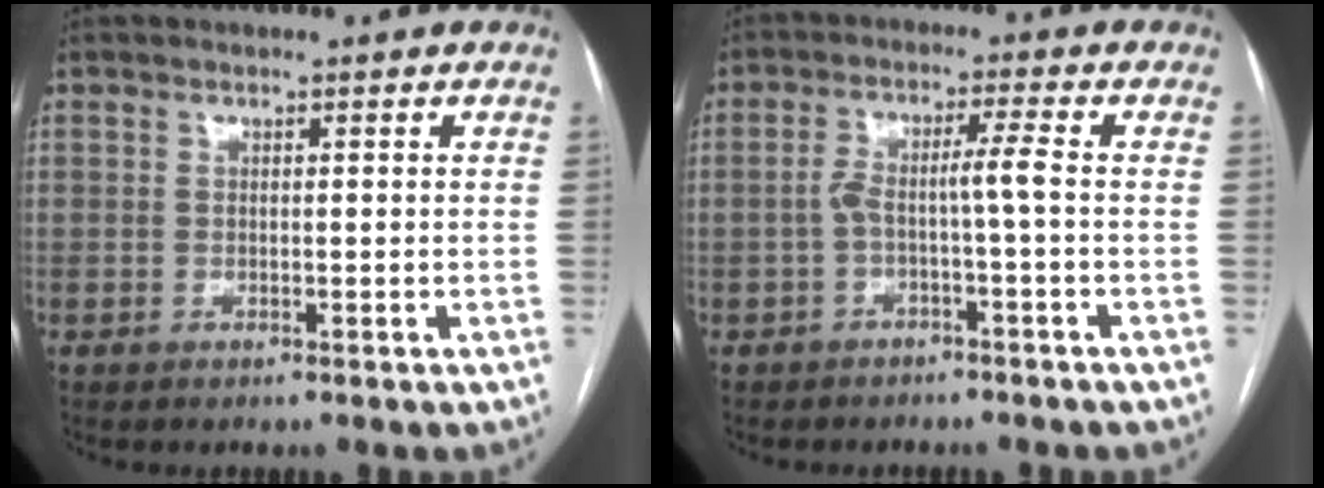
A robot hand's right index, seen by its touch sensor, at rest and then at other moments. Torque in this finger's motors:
{"motor_torque": [0.51, -0.08, 0.31, 0.08]}